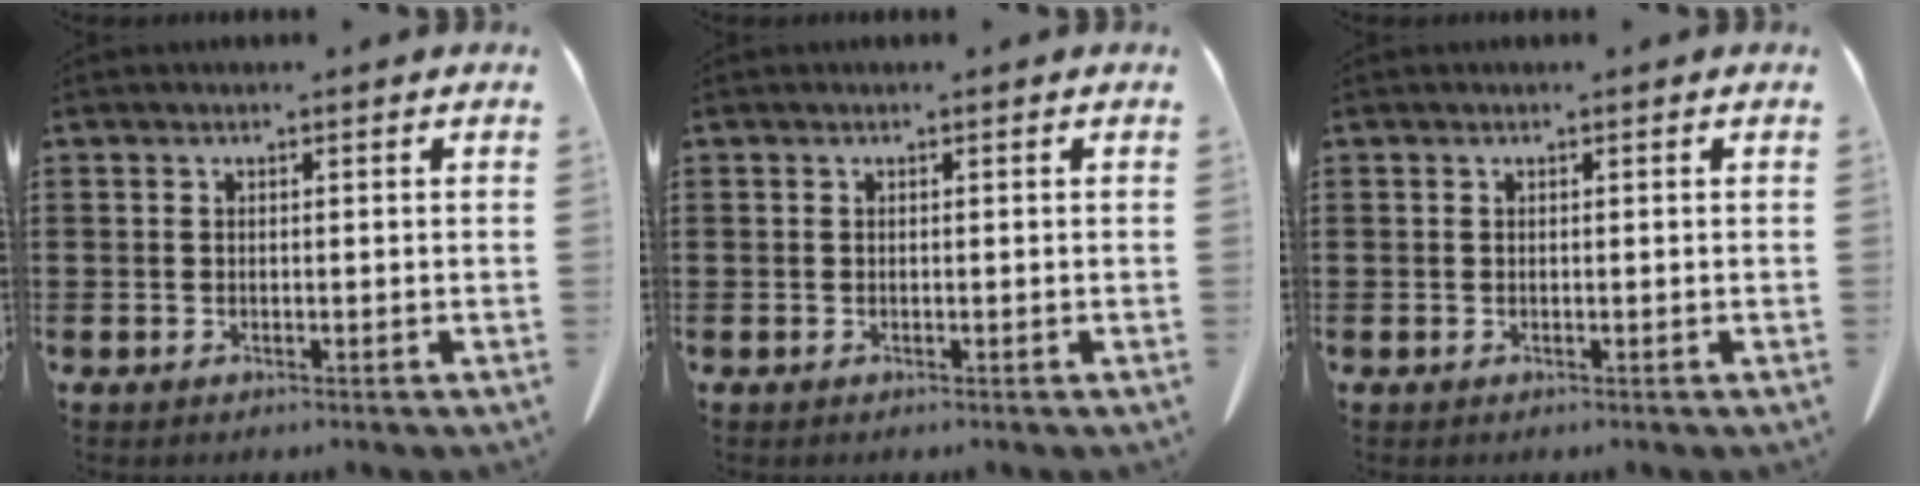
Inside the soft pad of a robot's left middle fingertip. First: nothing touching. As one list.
[{"total": 0.0}, {"total": 0.0}]